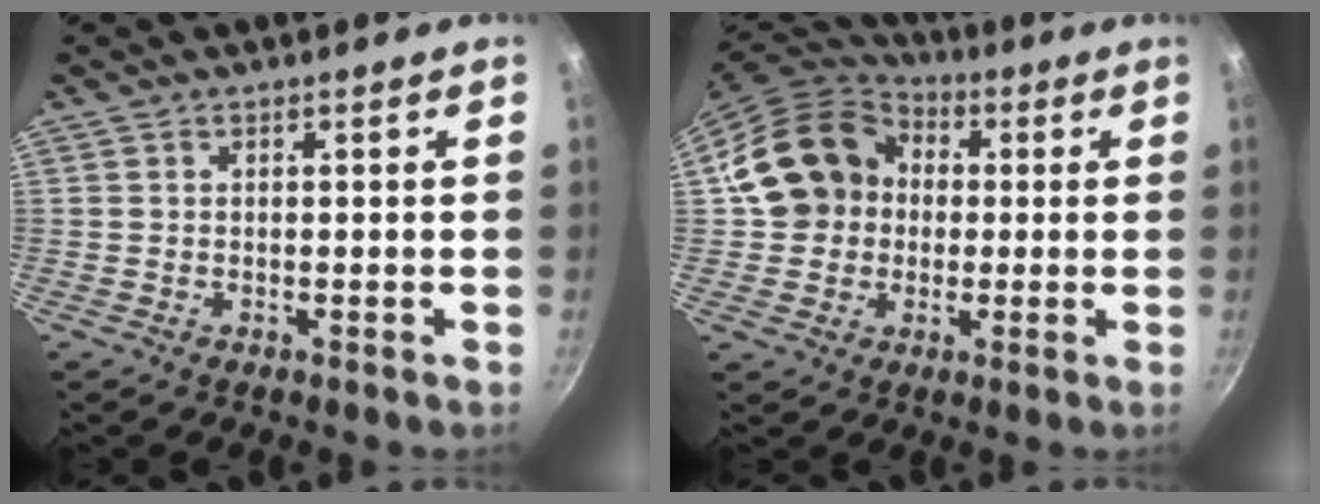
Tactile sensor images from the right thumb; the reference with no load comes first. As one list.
[{"total": 16.4, "force": [1.5, 14.2, 8.1], "torque": [-0.125, 0.041, 0.016]}]